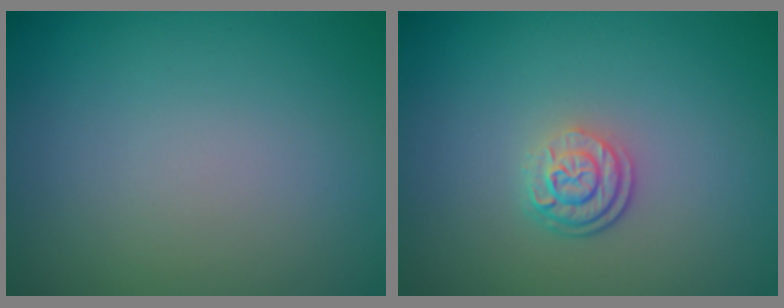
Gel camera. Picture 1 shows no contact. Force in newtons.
{"total": 2.6, "press": 1.9, "slide": 1.8}